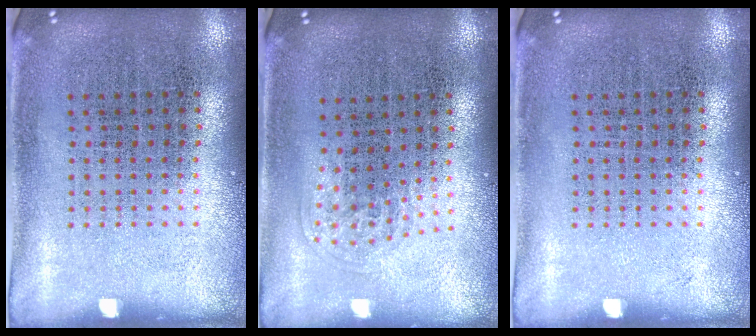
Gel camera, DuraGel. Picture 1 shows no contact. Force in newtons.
{"total": 1.1, "press": 0.6, "slide": 0.8}
{"total": 0.0}